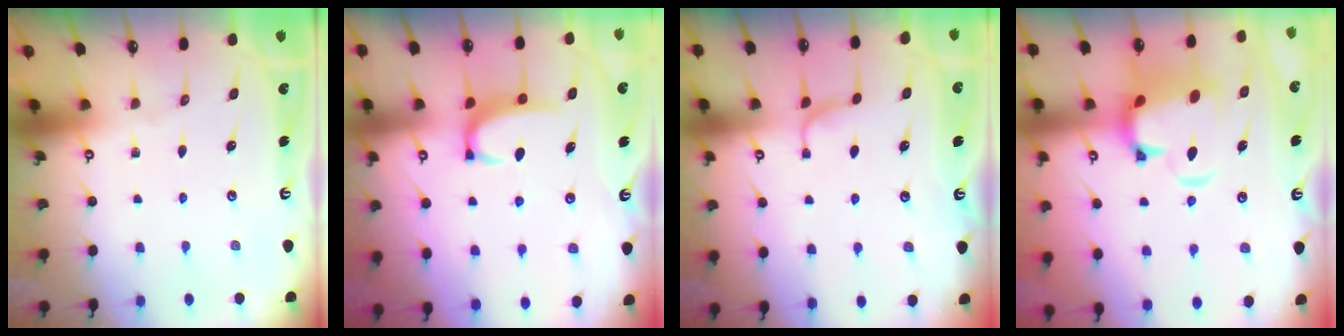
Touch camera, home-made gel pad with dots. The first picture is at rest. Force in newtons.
{"total": 3.4, "press": 3.4, "slide": 0.4}
{"total": 1.9, "press": 1.8, "slide": 0.6}
{"total": 7.4, "press": 7.1, "slide": 1.8}